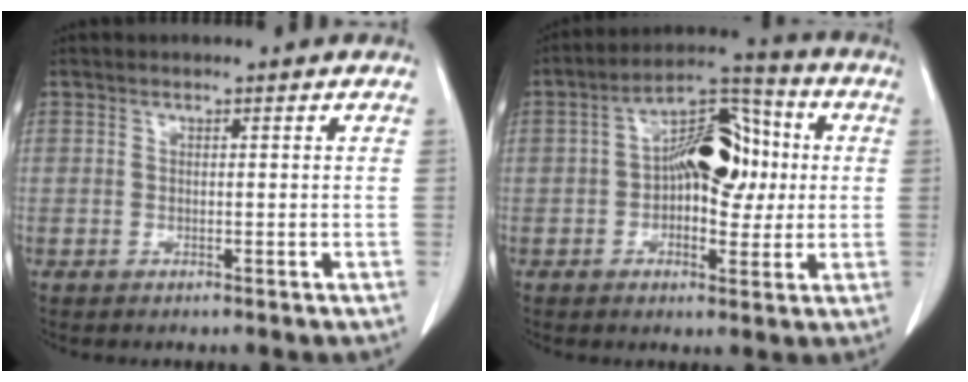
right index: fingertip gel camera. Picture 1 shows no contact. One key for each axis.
{"total": 11.8, "fx": 0.7, "fy": 6.0, "fz": 10.2, "tx": -0.162, "ty": 0.036, "tz": 0.009}